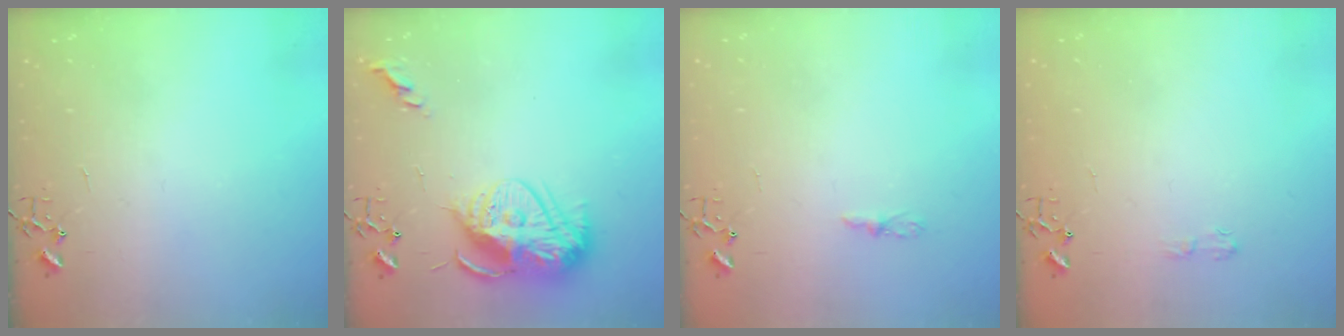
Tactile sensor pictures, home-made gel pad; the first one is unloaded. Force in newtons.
{"total": 15.6, "press": 15.6, "slide": 1.2}
{"total": 4.4, "press": 4.3, "slide": 0.5}
{"total": 4.2, "press": 4.2, "slide": 0.5}